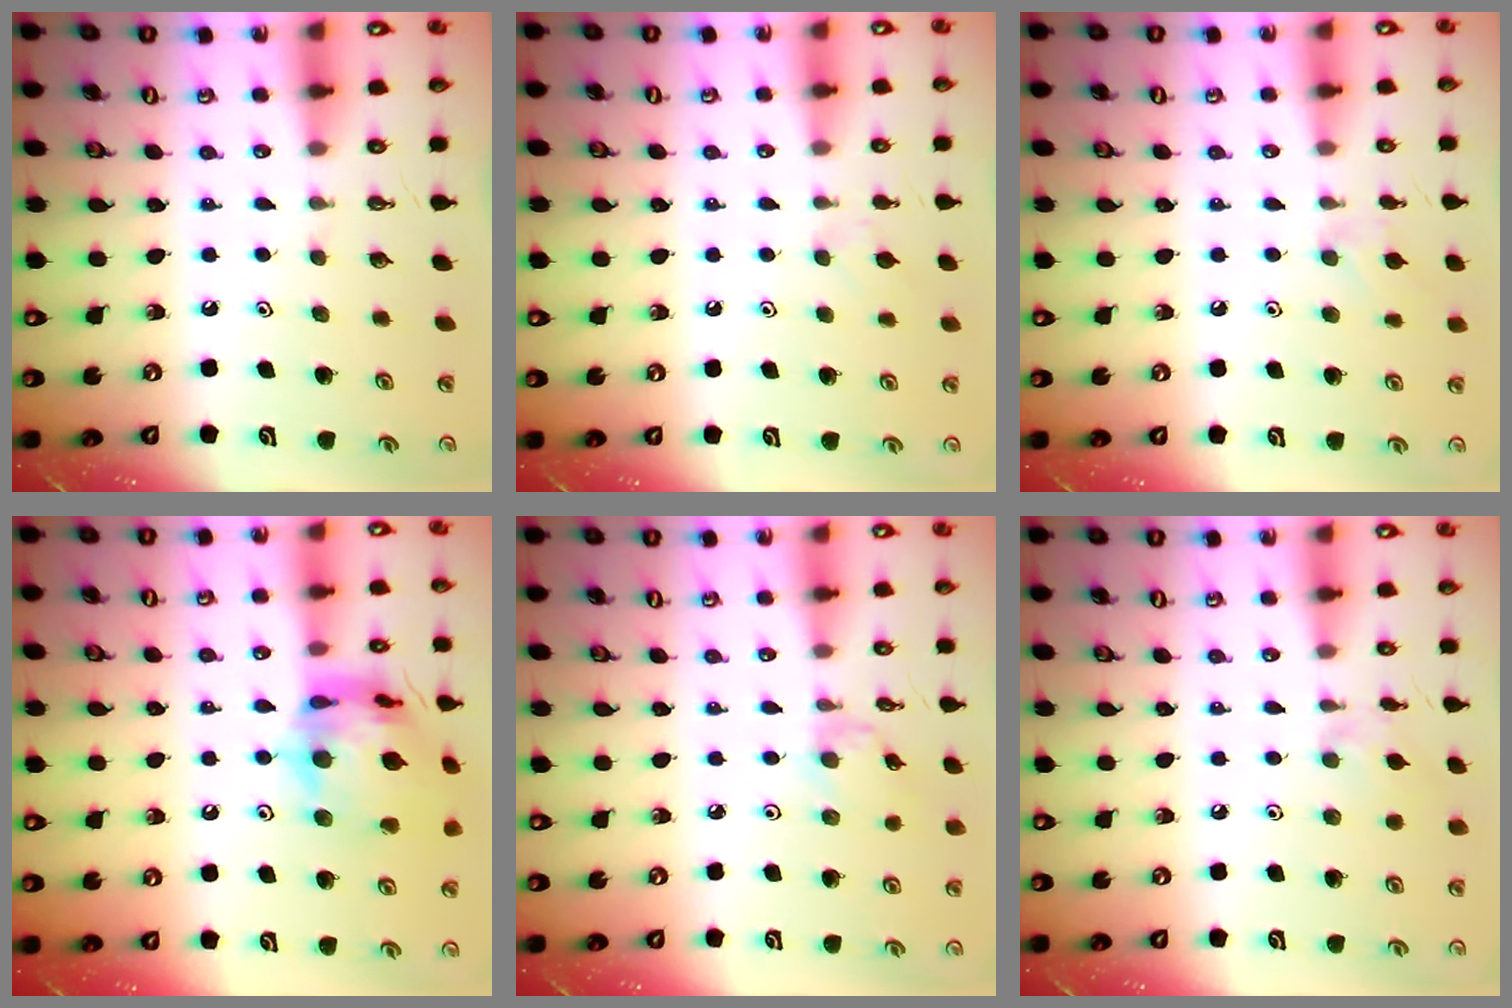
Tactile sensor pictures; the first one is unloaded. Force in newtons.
{"total": 2.5, "press": 2.4, "slide": 0.6}
{"total": 6.6, "press": 6.5, "slide": 0.8}
{"total": 19.4, "press": 19.3, "slide": 2.0}
{"total": 1.3, "press": 1.2, "slide": 0.3}
{"total": 2.6, "press": 2.6, "slide": 0.5}